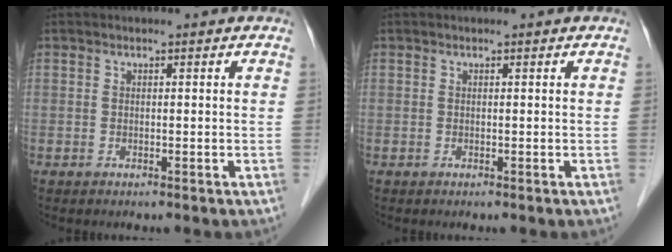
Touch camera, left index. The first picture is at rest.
{"total": 0.0}